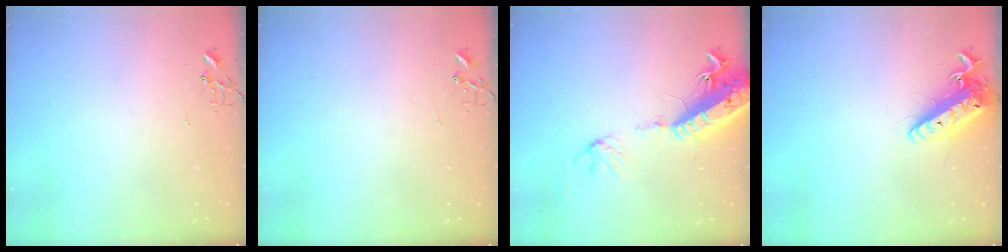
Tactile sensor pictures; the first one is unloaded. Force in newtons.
{"total": 0.0}
{"total": 18.2, "press": 17.7, "slide": 4.2}
{"total": 14.0, "press": 13.8, "slide": 2.7}